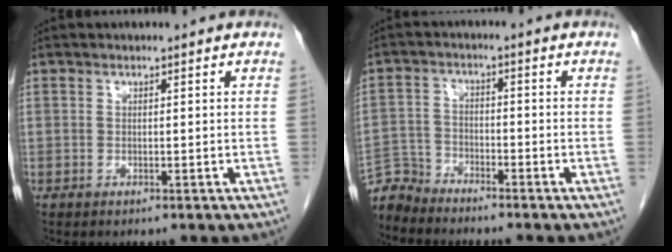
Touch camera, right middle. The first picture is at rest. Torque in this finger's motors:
{"motor_torque": [-0.10, -0.07, -0.06, -0.04]}